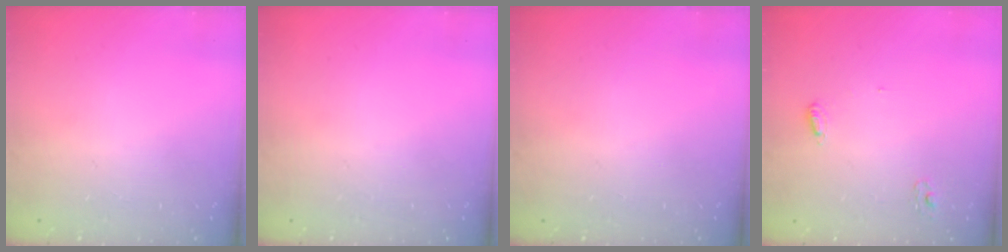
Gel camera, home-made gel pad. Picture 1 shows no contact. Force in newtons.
{"total": 0.0}
{"total": 0.0}
{"total": 4.2, "press": 4.2, "slide": 0.3}